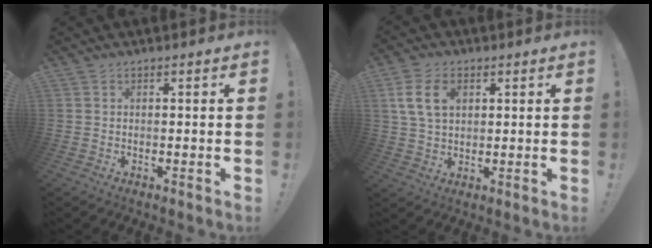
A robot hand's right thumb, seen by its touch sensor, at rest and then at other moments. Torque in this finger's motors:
{"motor_torque": [0.05, 0.16, 0.07, -0.14, -0.07]}